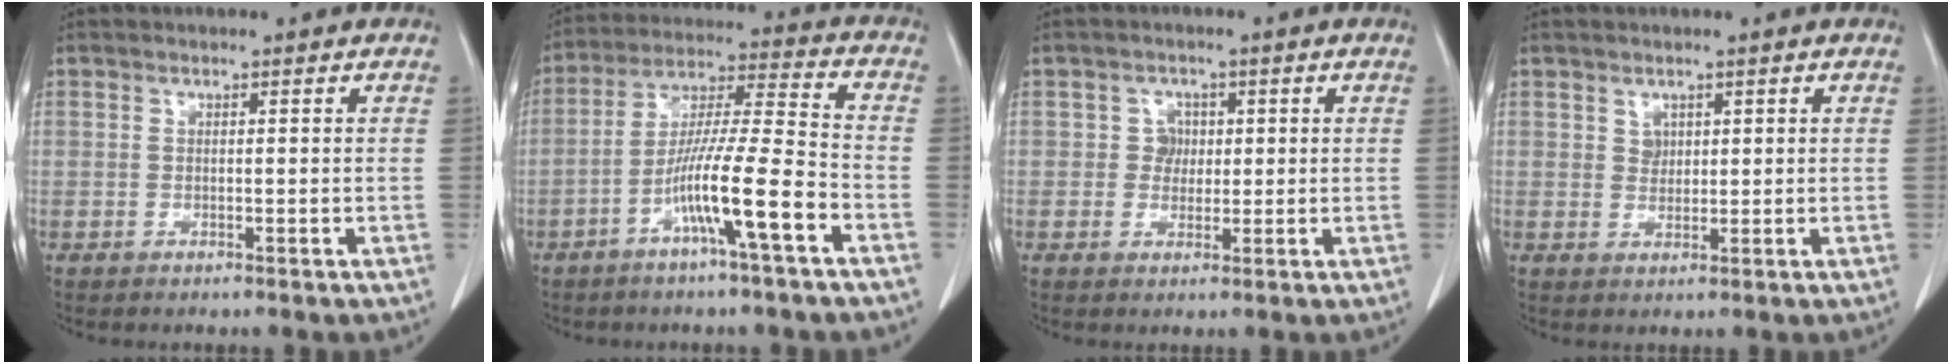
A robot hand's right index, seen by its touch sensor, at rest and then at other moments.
{"total": 12.5, "force": [-5.8, -0.3, 11.1], "torque": [-0.203, 0.004, -0.106]}
{"total": 2.5, "force": [0.3, 2.4, 0.7], "torque": [-0.005, 0.004, 0.002]}
{"total": 1.6, "force": [0.8, 1.2, 0.6], "torque": [-0.005, -0.005, 0.015]}